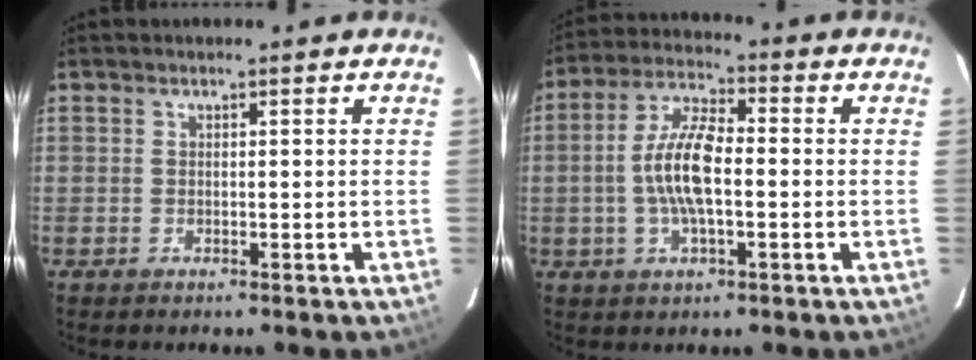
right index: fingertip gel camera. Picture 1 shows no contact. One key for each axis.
{"total": 9.5, "fx": -1.4, "fy": 3.0, "fz": 8.9, "tx": -0.181, "ty": 0.009, "tz": -0.030}